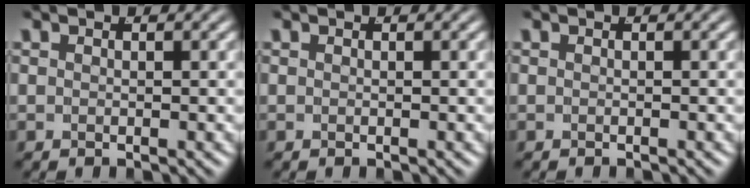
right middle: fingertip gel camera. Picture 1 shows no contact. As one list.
[{"total": 0.0}, {"total": 0.0}]